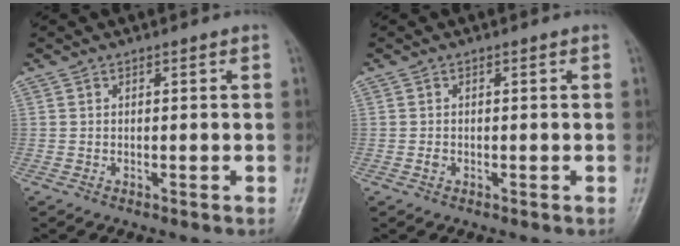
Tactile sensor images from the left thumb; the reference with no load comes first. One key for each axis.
{"total": 0.7, "fx": -0.2, "fy": 0.6, "fz": 0.4, "tx": -0.005, "ty": 0.001, "tz": -0.005}